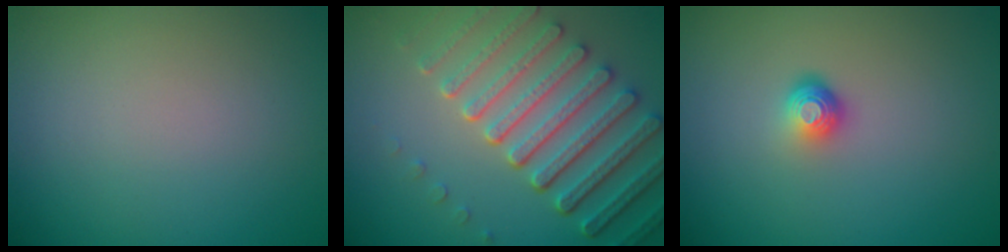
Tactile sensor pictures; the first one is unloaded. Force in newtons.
{"total": 7.3, "press": 5.5, "slide": 4.7}
{"total": 1.8, "press": 1.2, "slide": 1.4}